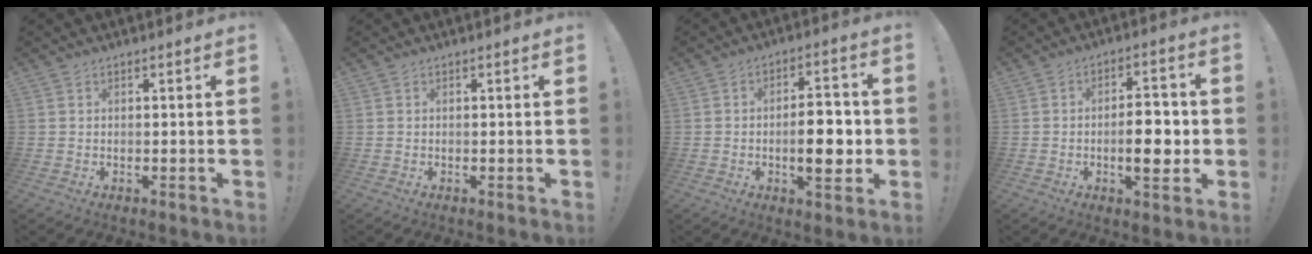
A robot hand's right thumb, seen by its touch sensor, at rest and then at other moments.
{"total": 0.0}
{"total": 11.5, "force": [-1.8, 4.7, 10.4], "torque": [-0.143, 0.006, -0.033]}
{"total": 10.0, "force": [-1.7, 4.2, 8.9], "torque": [-0.121, 0.005, -0.034]}